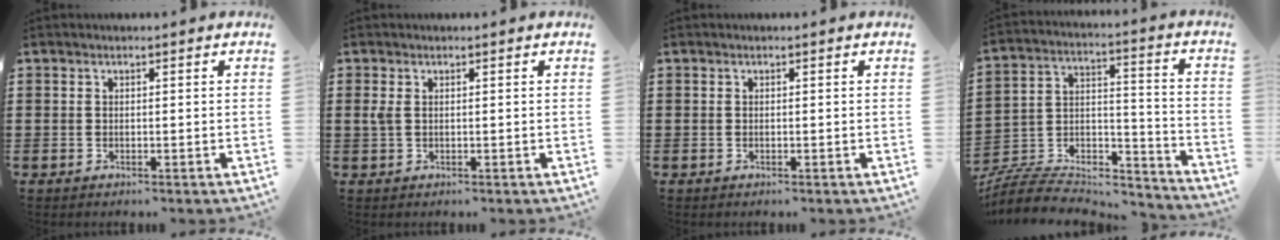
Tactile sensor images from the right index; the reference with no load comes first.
{"total": 1.6, "force": [0.3, 0.7, 1.4], "torque": [-0.045, 0.000, 0.000]}
{"total": 0.0}
{"total": 7.9, "force": [-7.4, 2.4, 1.8], "torque": [-0.037, 0.005, -0.145]}